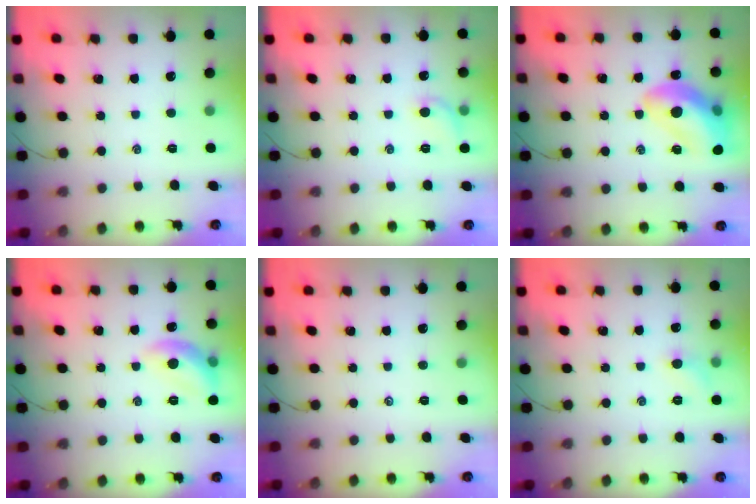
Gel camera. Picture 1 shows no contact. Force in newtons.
{"total": 6.3, "press": 6.2, "slide": 1.2}
{"total": 16.7, "press": 16.4, "slide": 2.9}
{"total": 10.6, "press": 10.6, "slide": 0.3}
{"total": 0.0}
{"total": 5.2, "press": 5.0, "slide": 1.5}